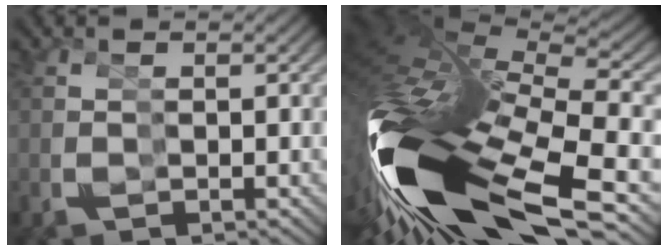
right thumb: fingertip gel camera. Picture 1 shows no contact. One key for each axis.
{"total": 22.8, "fx": -3.9, "fy": 12.5, "fz": 18.6, "tx": -0.393, "ty": -0.049, "tz": -0.044}